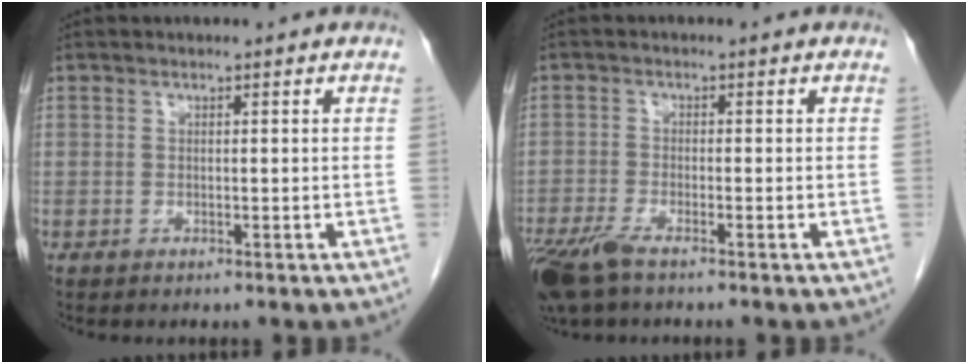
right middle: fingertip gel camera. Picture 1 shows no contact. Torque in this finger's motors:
{"motor_torque": [1.03, -0.81, 0.08, 0.05]}